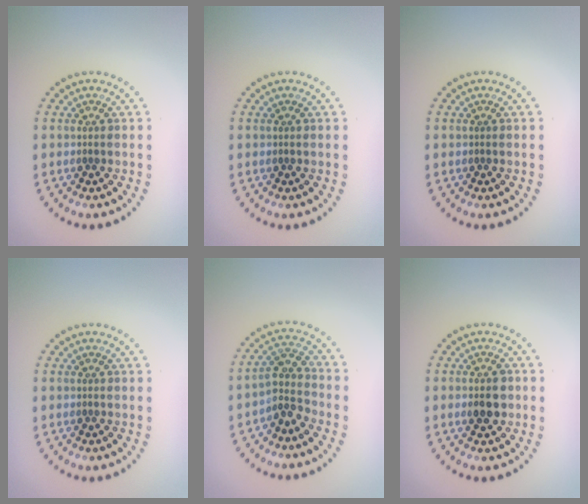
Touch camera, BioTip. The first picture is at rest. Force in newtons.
{"total": 0.0}
{"total": 0.0}
{"total": 0.0}
{"total": 2.7, "press": 2.1, "slide": 1.7}
{"total": 2.4, "press": 2.4, "slide": 0.2}